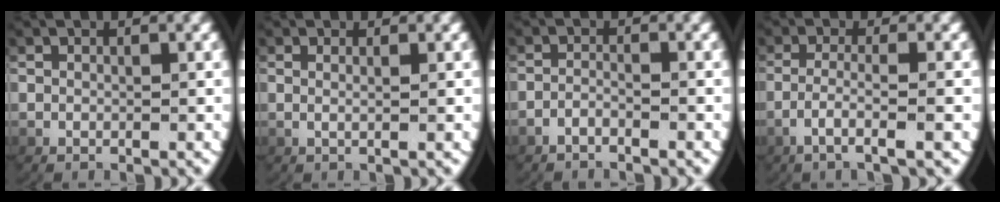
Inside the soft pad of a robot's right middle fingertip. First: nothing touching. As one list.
[{"total": 1.1, "force": [0.3, -0.5, 0.9], "torque": [-0.024, -0.006, 0.010]}, {"total": 1.9, "force": [-1.8, 0.0, 0.5], "torque": [-0.020, -0.005, -0.032]}, {"total": 3.2, "force": [-1.6, 0.0, 2.8], "torque": [-0.065, -0.011, -0.019]}]